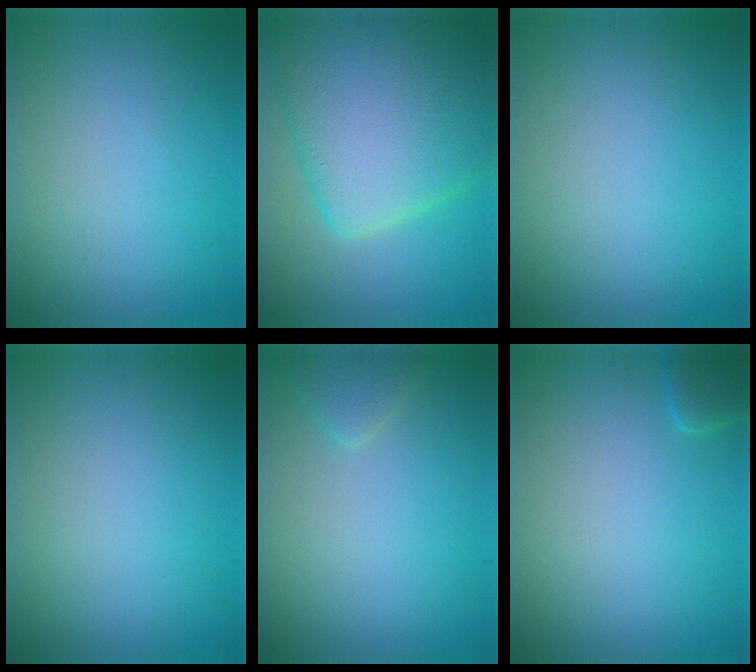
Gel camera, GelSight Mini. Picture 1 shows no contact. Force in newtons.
{"total": 12.1, "press": 12.1, "slide": 0.6}
{"total": 0.0}
{"total": 0.0}
{"total": 1.4, "press": 1.4, "slide": 0.1}
{"total": 1.7, "press": 1.7, "slide": 0.2}